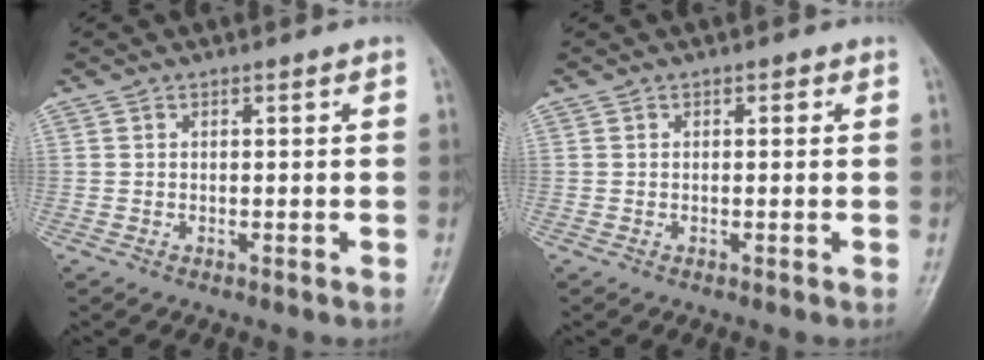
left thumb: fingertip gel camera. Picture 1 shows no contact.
{"total": 0.6, "force": [0.2, 0.4, 0.3], "torque": [0.003, 0.001, -0.002]}